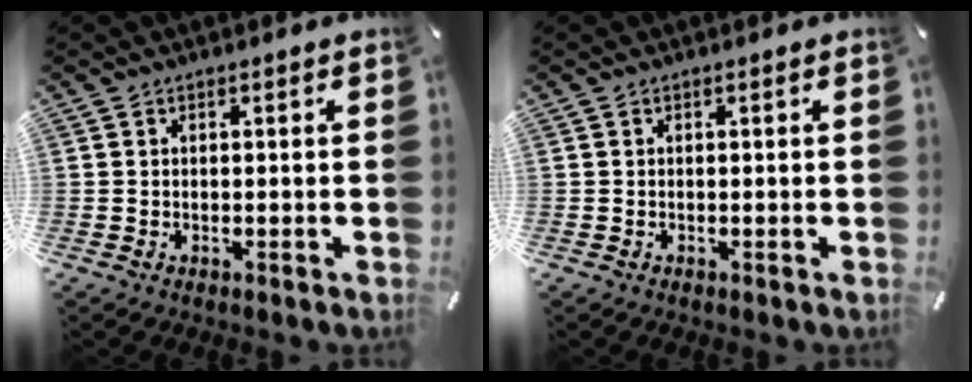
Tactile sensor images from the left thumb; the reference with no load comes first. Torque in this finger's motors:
{"motor_torque": [0.00, 0.00, -0.03, 0.00, 0.00]}